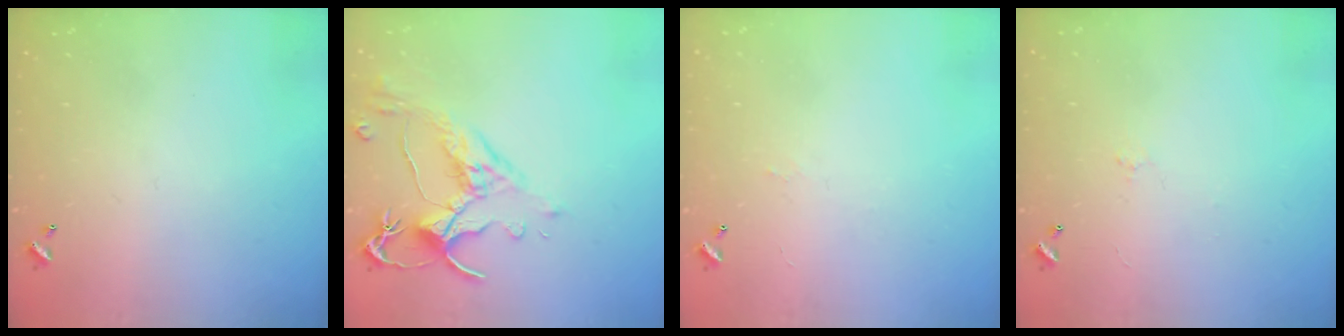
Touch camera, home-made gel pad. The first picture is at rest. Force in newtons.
{"total": 2.5, "press": 2.1, "slide": 1.2}
{"total": 3.2, "press": 3.2, "slide": 0.5}
{"total": 0.5, "press": 0.1, "slide": 0.5}